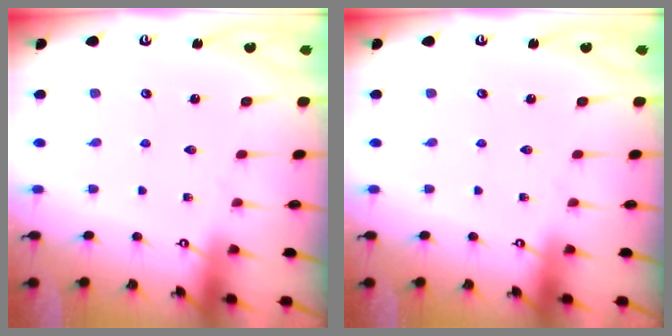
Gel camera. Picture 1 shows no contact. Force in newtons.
{"total": 0.0}